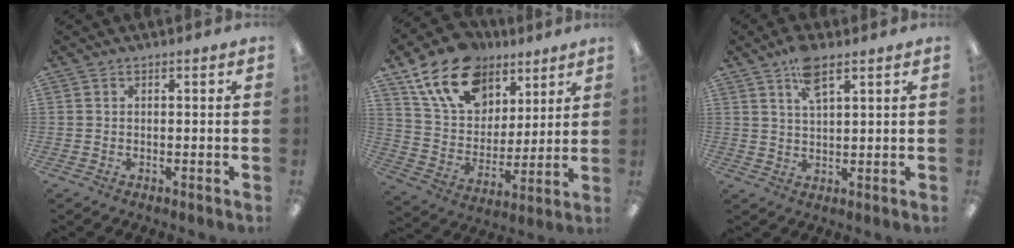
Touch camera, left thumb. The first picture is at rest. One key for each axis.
{"total": 18.3, "fx": 11.5, "fy": 11.7, "fz": 8.0, "tx": -0.155, "ty": -0.047, "tz": 0.216}
{"total": 6.4, "fx": 4.1, "fy": 2.1, "fz": 4.4, "tx": -0.075, "ty": -0.011, "tz": 0.067}